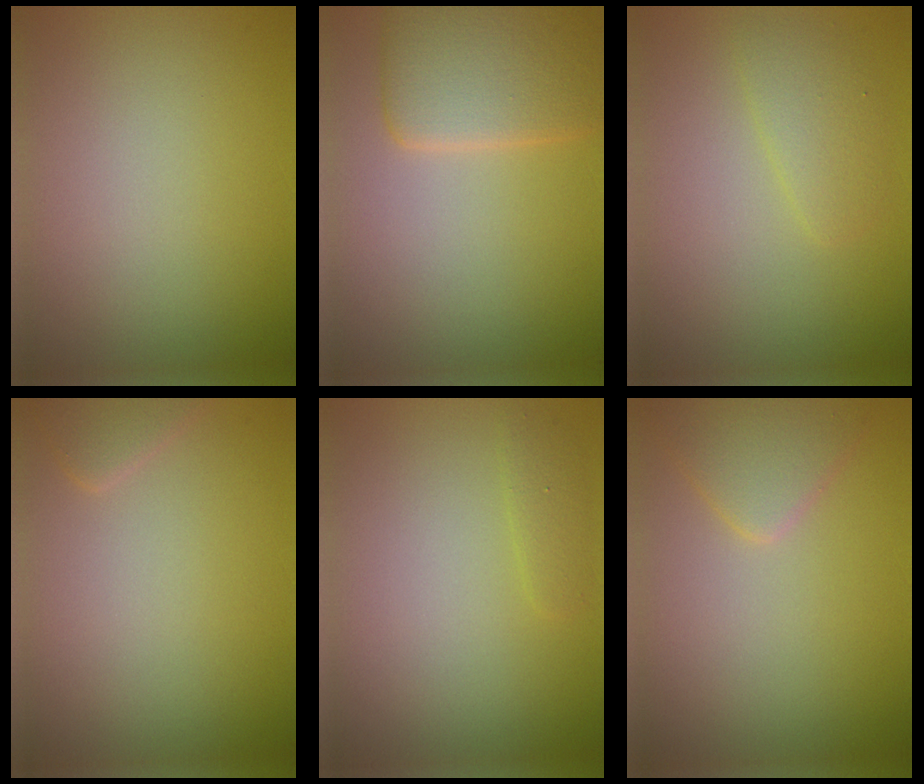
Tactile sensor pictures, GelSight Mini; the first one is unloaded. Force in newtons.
{"total": 5.2, "press": 5.2, "slide": 0.4}
{"total": 2.0, "press": 2.0, "slide": 0.1}
{"total": 0.9, "press": 0.9, "slide": 0.1}
{"total": 1.1, "press": 1.1, "slide": 0.1}
{"total": 2.7, "press": 2.7, "slide": 0.2}